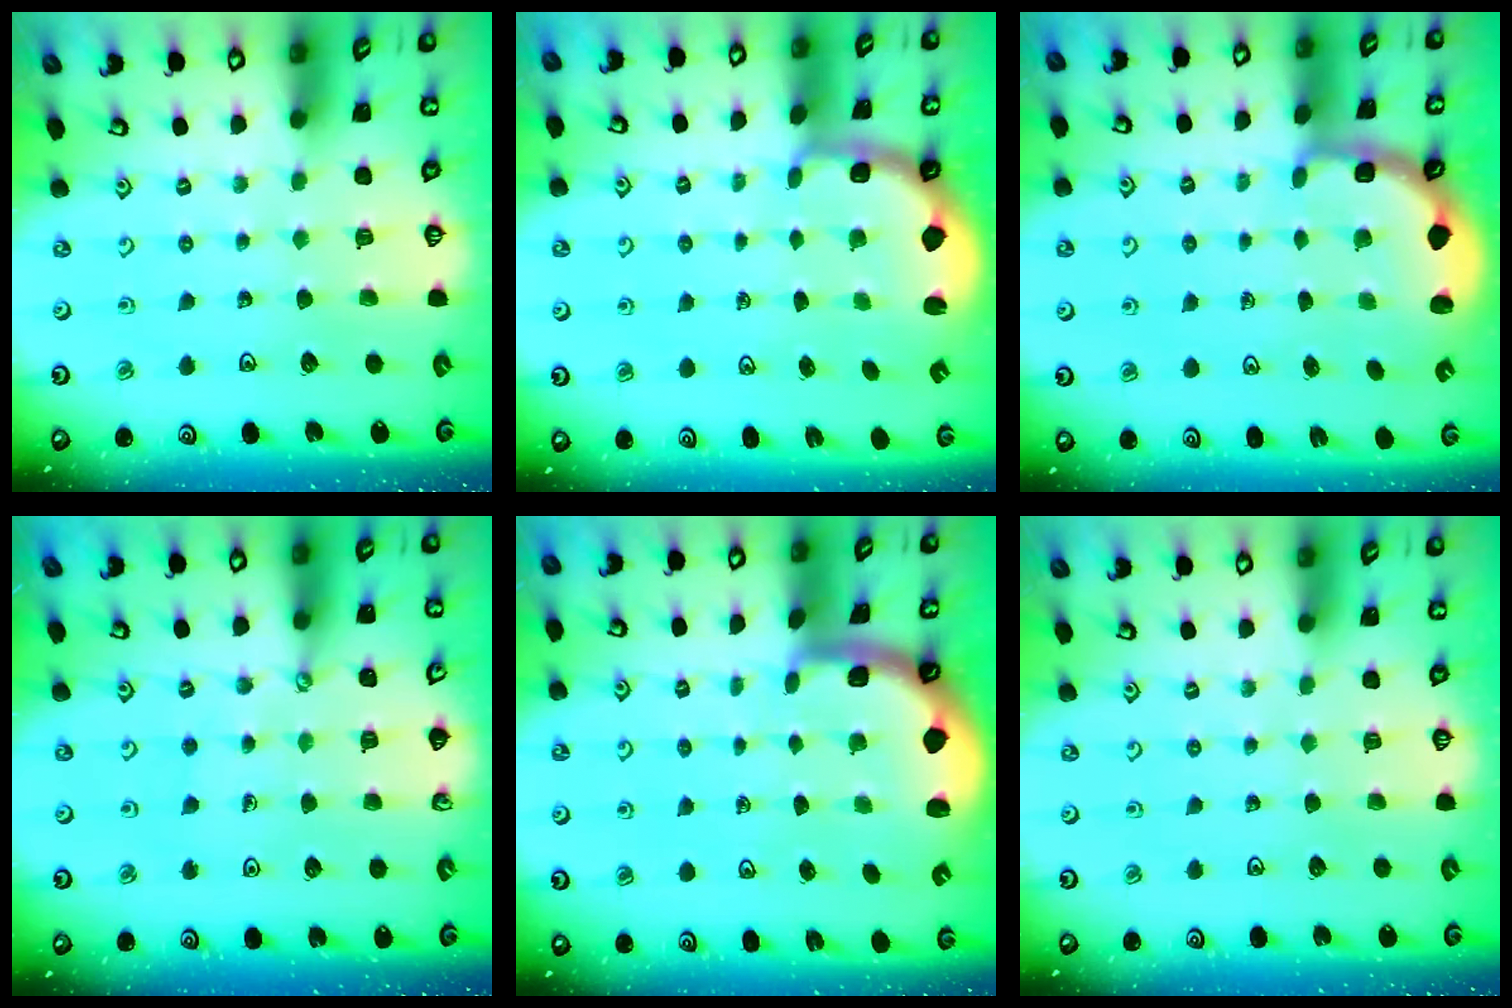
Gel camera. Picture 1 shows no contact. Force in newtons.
{"total": 2.1, "press": 1.4, "slide": 1.6}
{"total": 2.8, "press": 2.0, "slide": 2.0}
{"total": 1.7, "press": 1.7, "slide": 0.1}
{"total": 1.6, "press": 1.6, "slide": 0.2}
{"total": 0.0}